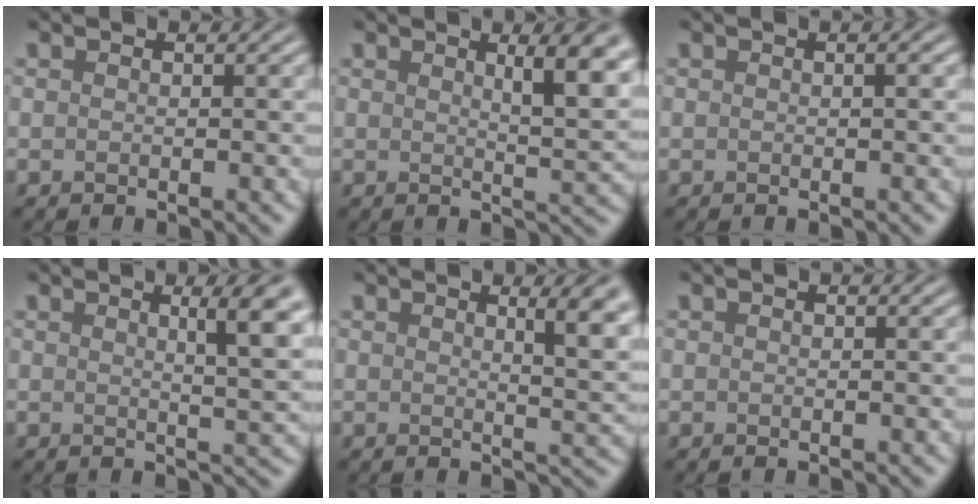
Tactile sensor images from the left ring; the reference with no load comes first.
{"total": 5.5, "force": [2.0, 1.5, 4.9], "torque": [-0.052, -0.001, 0.029]}
{"total": 0.6, "force": [0.1, 0.1, 0.6], "torque": [-0.008, 0.005, 0.002]}
{"total": 5.0, "force": [1.7, 1.1, 4.6], "torque": [-0.049, 0.004, 0.023]}
{"total": 4.9, "force": [1.9, 1.7, 4.2], "torque": [-0.033, 0.002, 0.025]}
{"total": 0.0}